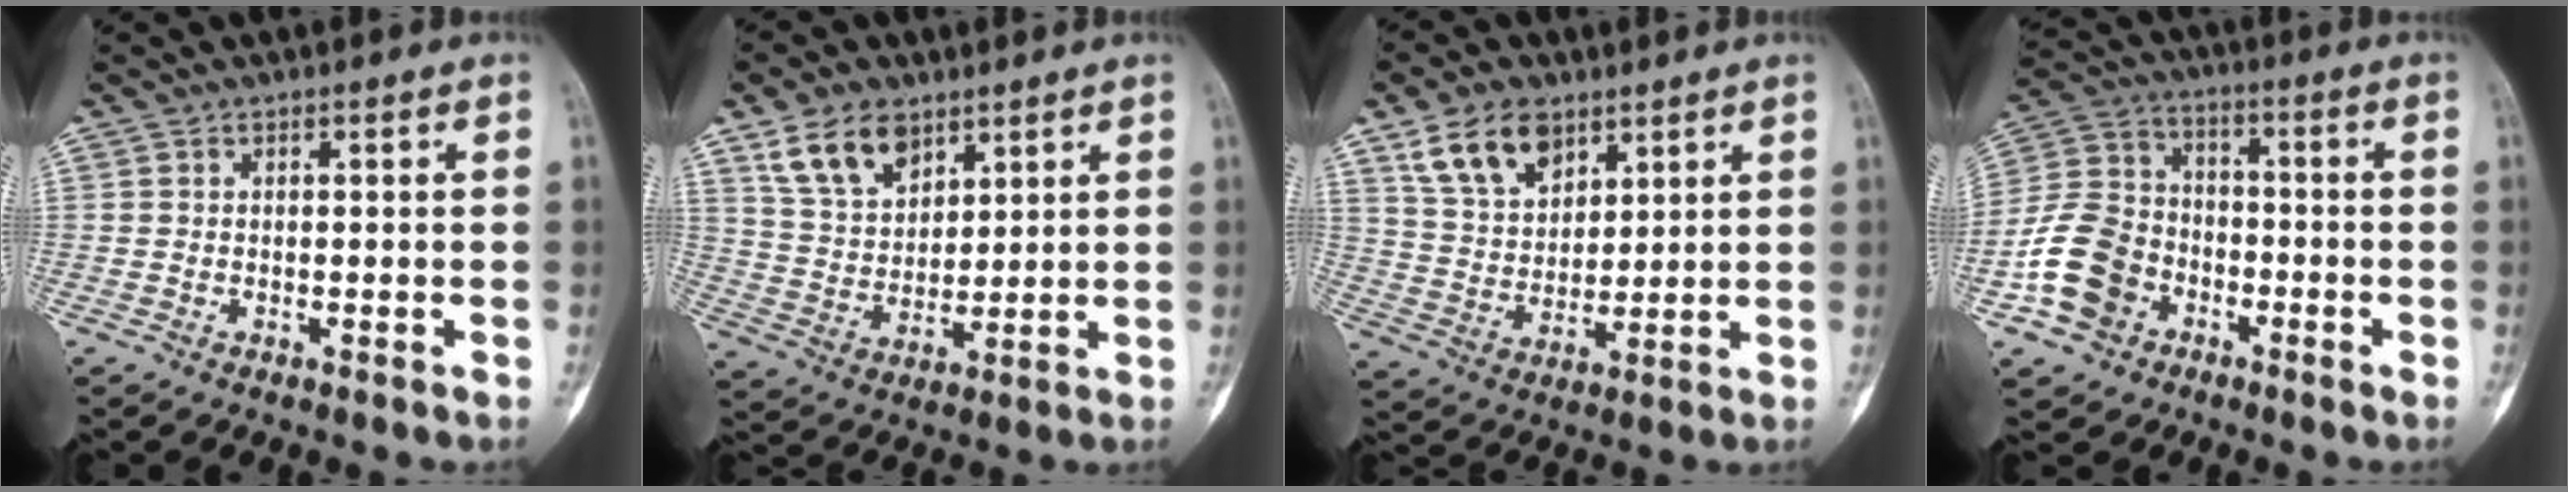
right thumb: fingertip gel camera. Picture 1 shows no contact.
{"total": 10.9, "force": [6.7, 6.6, 5.6], "torque": [-0.086, -0.027, 0.136]}
{"total": 11.6, "force": [6.9, 7.1, 6.1], "torque": [-0.093, -0.027, 0.138]}
{"total": 12.9, "force": [-5.3, 10.1, 6.2], "torque": [-0.105, 0.040, -0.104]}